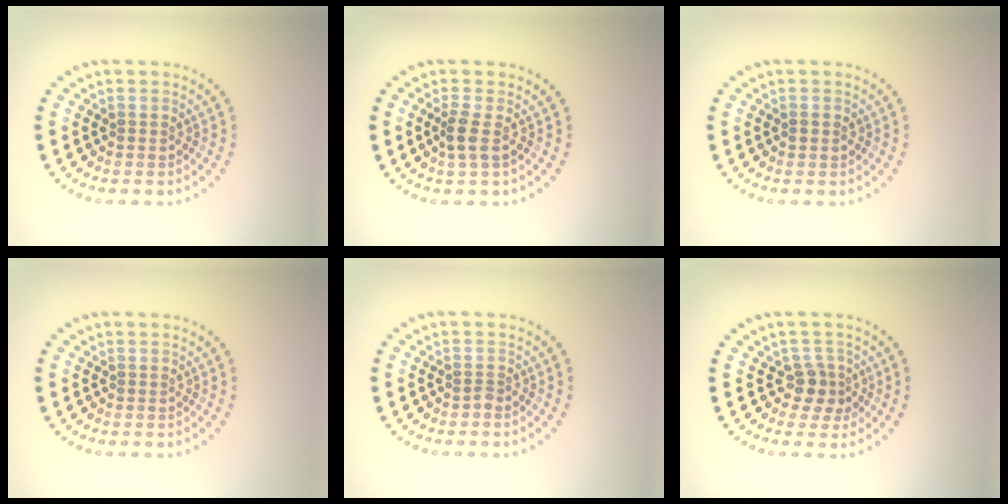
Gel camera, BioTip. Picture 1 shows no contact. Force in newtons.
{"total": 1.7, "press": 1.5, "slide": 0.9}
{"total": 1.0, "press": 0.9, "slide": 0.3}
{"total": 0.0}
{"total": 0.7, "press": 0.4, "slide": 0.5}
{"total": 2.2, "press": 1.8, "slide": 1.3}